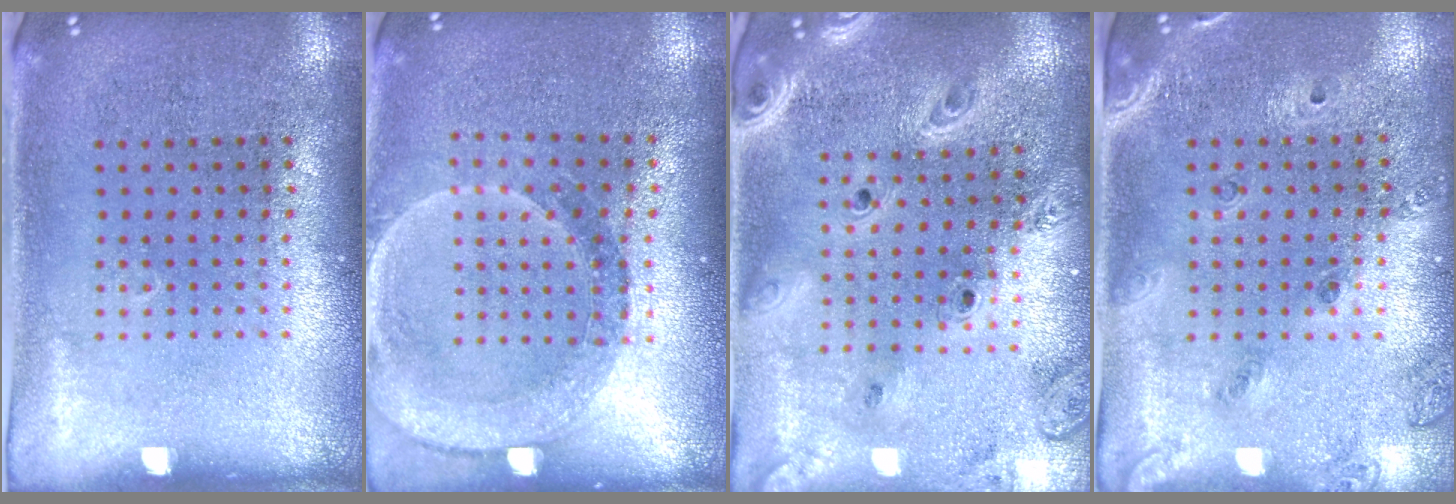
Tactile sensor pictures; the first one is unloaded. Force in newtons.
{"total": 1.5, "press": 1.4, "slide": 0.5}
{"total": 2.9, "press": 2.5, "slide": 1.6}
{"total": 1.5, "press": 1.3, "slide": 0.7}